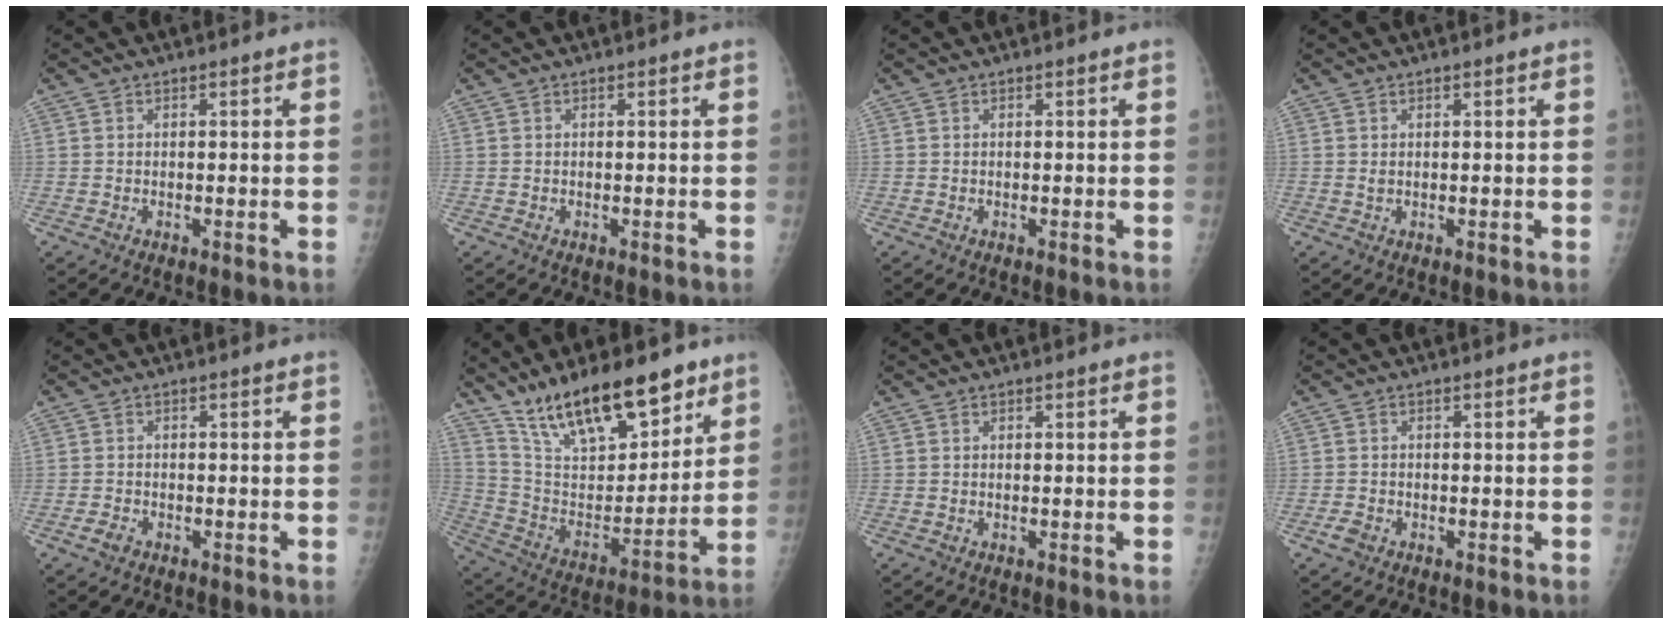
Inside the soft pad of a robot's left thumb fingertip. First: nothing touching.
{"total": 0.0}
{"total": 0.0}
{"total": 0.8, "force": [0.4, 0.4, 0.6], "torque": [-0.007, -0.002, 0.008]}
{"total": 1.9, "force": [-1.1, 1.2, 0.9], "torque": [-0.018, 0.002, -0.020]}
{"total": 21.6, "force": [15.3, 8.2, 12.9], "torque": [-0.172, -0.066, 0.274]}
{"total": 0.0}
{"total": 1.7, "force": [-1.0, 1.2, 0.8], "torque": [-0.016, 0.001, -0.018]}